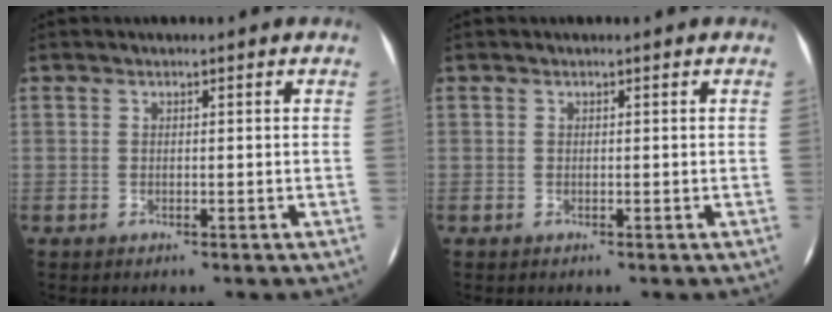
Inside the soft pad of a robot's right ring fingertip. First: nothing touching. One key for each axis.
{"total": 0.0}